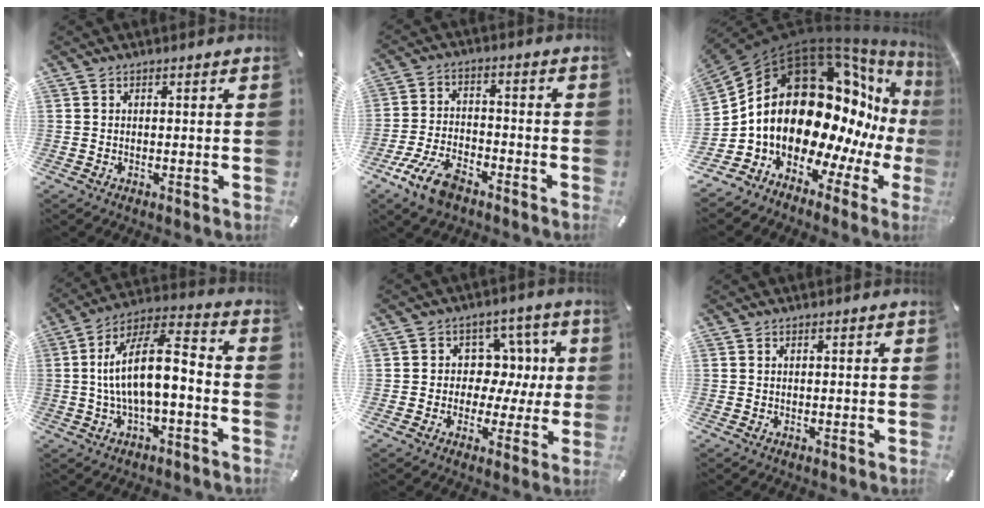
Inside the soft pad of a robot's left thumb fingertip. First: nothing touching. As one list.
[{"total": 10.7, "force": [-6.8, 5.3, 6.3], "torque": [-0.130, 0.030, -0.127]}, {"total": 25.3, "force": [4.2, 16.5, 18.7], "torque": [-0.315, -0.090, 0.106]}, {"total": 14.9, "force": [-1.1, 6.0, 13.6], "torque": [-0.243, -0.003, -0.022]}, {"total": 9.1, "force": [0.5, 8.5, 3.3], "torque": [-0.043, -0.003, 0.014]}, {"total": 0.0}]